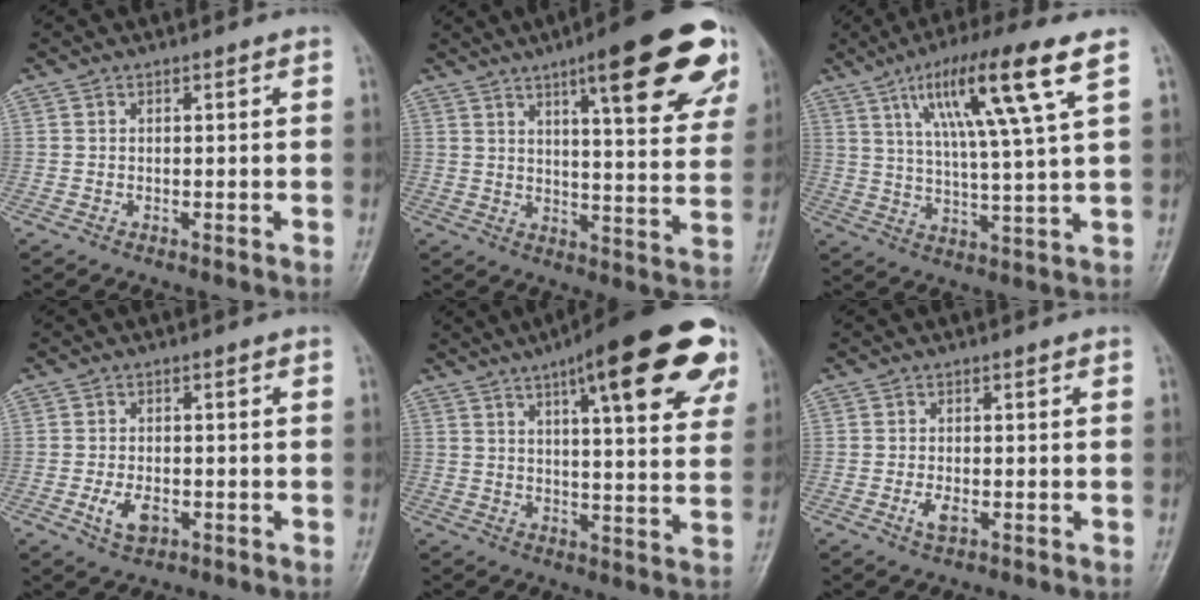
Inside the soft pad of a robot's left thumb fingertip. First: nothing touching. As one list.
[{"total": 21.8, "force": [11.9, 5.2, 17.5], "torque": [-0.204, -0.038, 0.156]}, {"total": 15.5, "force": [7.2, 1.1, 13.6], "torque": [-0.241, -0.016, 0.124]}, {"total": 4.4, "force": [-1.5, 2.6, 3.2], "torque": [-0.058, 0.002, -0.024]}, {"total": 22.0, "force": [11.3, 5.9, 17.9], "torque": [-0.221, -0.020, 0.146]}, {"total": 2.5, "force": [-0.8, 1.2, 2.0], "torque": [-0.041, -0.001, -0.017]}]